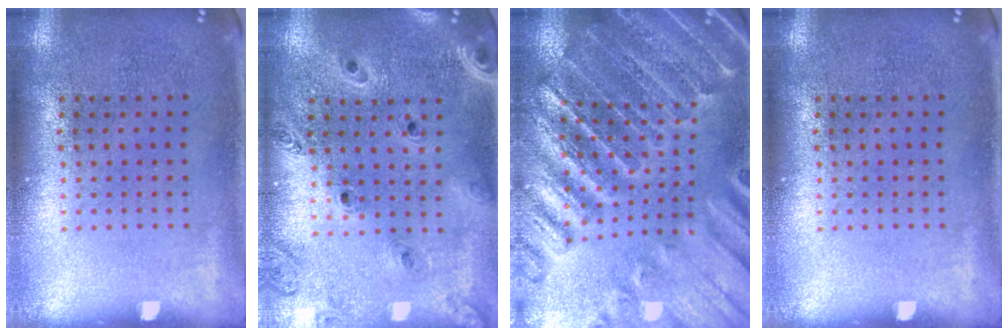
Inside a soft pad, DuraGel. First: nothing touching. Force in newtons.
{"total": 1.3, "press": 1.3, "slide": 0.1}
{"total": 2.8, "press": 2.8, "slide": 0.4}
{"total": 0.0}